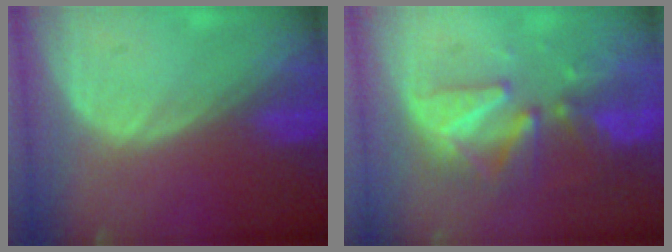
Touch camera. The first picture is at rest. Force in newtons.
{"total": 9.2, "press": 8.5, "slide": 3.4}